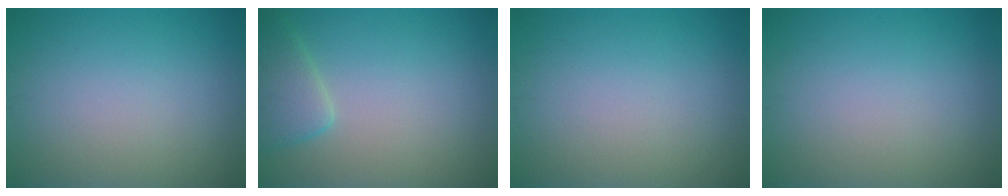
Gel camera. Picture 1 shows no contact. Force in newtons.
{"total": 3.0, "press": 3.0, "slide": 0.3}
{"total": 0.0}
{"total": 0.0}